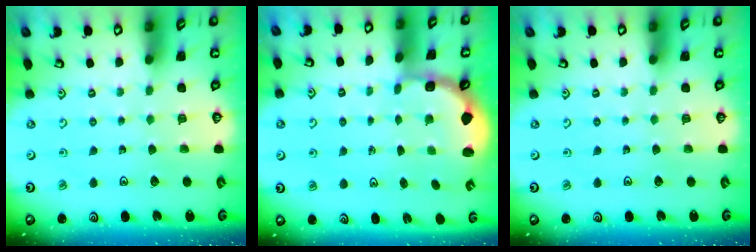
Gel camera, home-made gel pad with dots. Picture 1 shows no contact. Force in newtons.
{"total": 2.7, "press": 2.1, "slide": 1.7}
{"total": 0.0}